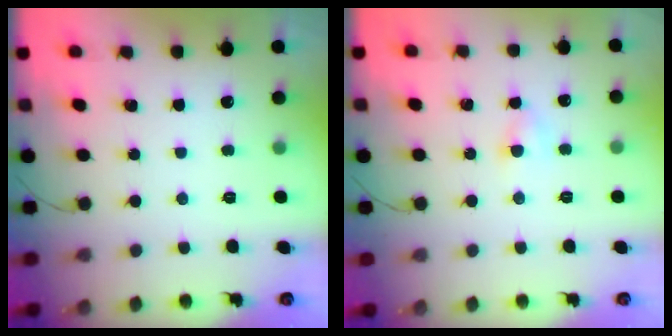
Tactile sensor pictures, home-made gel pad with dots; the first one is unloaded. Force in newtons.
{"total": 3.9, "press": 3.7, "slide": 1.2}